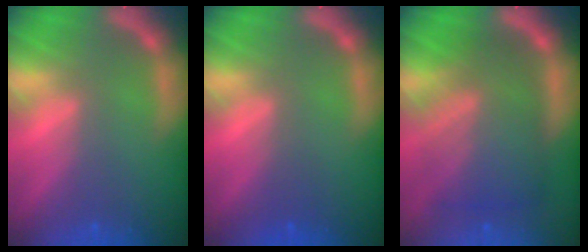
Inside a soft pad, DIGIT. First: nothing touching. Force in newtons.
{"total": 1.0}
{"total": 9.4}